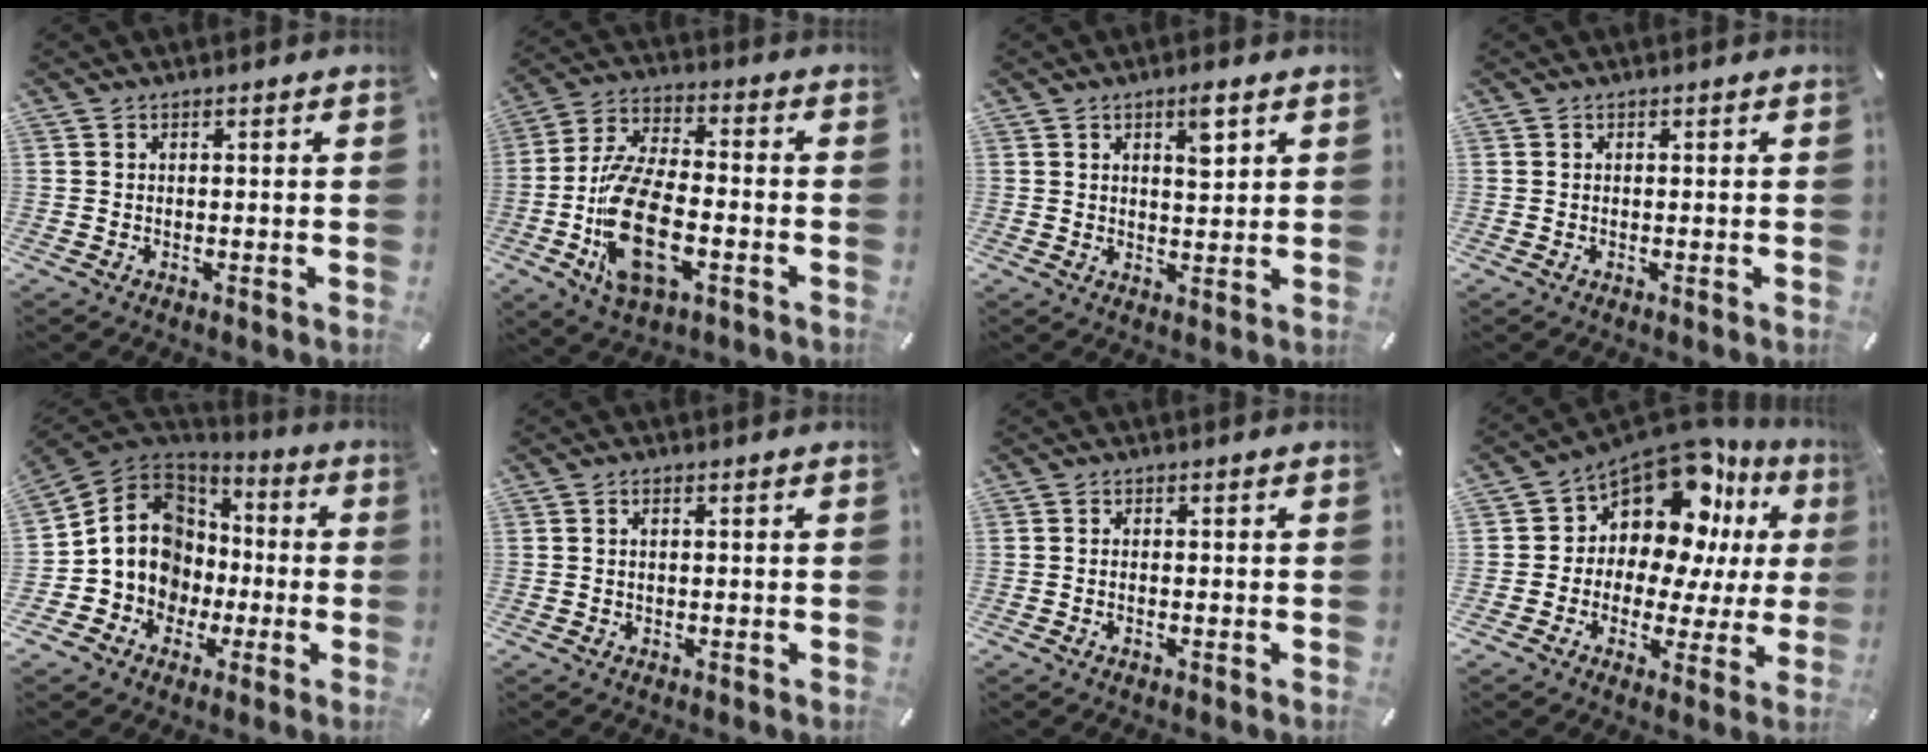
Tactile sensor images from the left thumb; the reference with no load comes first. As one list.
[{"total": 16.5, "force": [-4.9, 8.5, 13.3], "torque": [-0.286, 0.002, -0.085]}, {"total": 5.2, "force": [2.6, 2.0, 4.1], "torque": [-0.055, -0.009, 0.037]}, {"total": 0.0}, {"total": 13.9, "force": [-1.0, 12.7, 5.5], "torque": [-0.128, 0.006, -0.010]}, {"total": 1.2, "force": [0.3, 0.5, 1.1], "torque": [-0.022, 0.003, 0.003]}, {"total": 1.1, "force": [-0.3, 0.4, 1.0], "torque": [-0.019, -0.001, -0.005]}, {"total": 13.0, "force": [8.2, 7.6, 6.5], "torque": [-0.120, -0.090, 0.144]}]